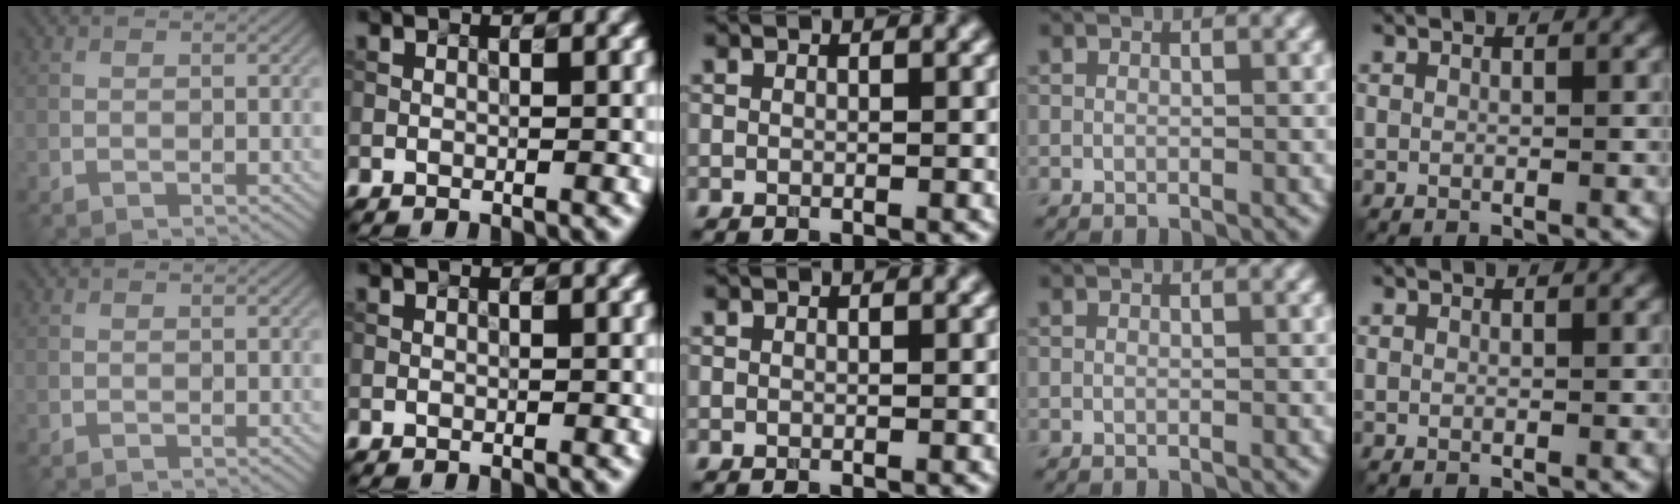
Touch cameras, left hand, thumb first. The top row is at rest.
{}